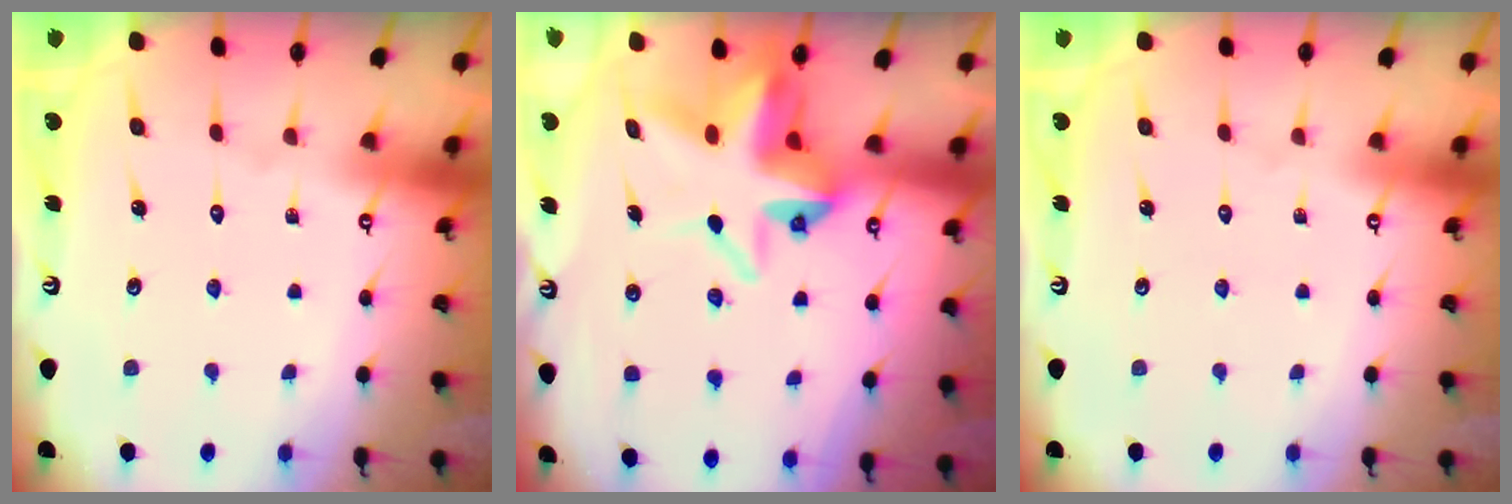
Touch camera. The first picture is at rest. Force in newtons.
{"total": 8.1, "press": 7.8, "slide": 1.9}
{"total": 0.0}